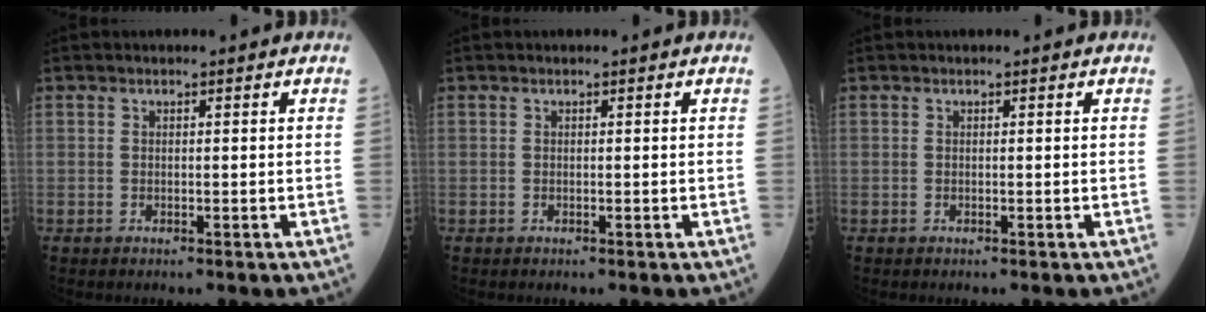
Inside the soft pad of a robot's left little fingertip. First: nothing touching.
{"total": 0.0}
{"total": 0.0}